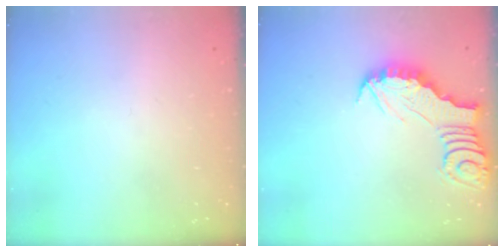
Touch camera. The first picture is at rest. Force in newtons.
{"total": 2.9, "press": 2.9, "slide": 0.2}